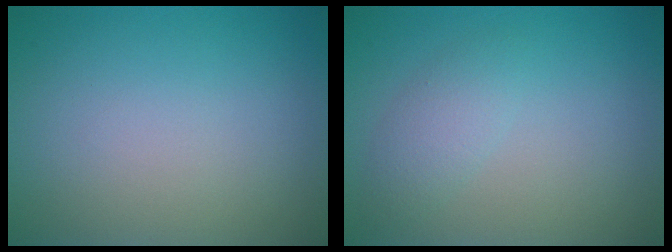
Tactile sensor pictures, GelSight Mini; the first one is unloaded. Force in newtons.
{"total": 2.0, "press": 2.0, "slide": 0.1}